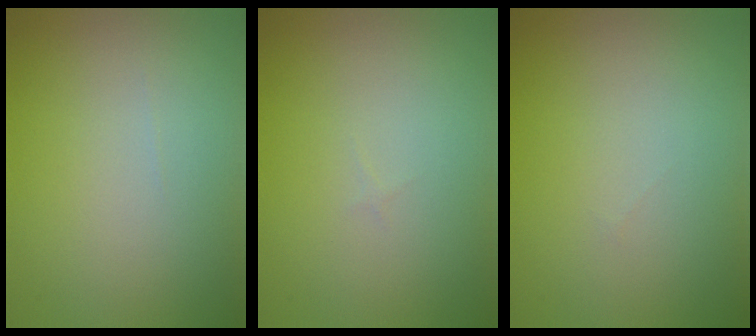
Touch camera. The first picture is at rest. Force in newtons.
{"total": 0.0}
{"total": 0.0}